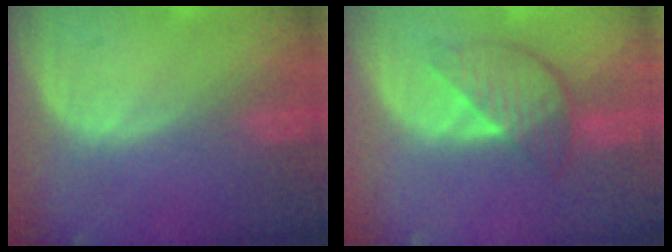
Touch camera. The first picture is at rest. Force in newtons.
{"total": 5.6, "press": 5.6, "slide": 0.3}